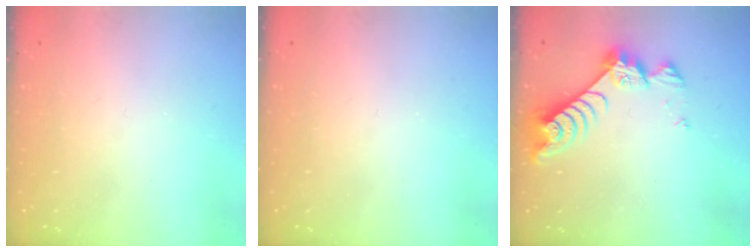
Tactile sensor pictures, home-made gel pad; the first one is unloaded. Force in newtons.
{"total": 0.0}
{"total": 7.4, "press": 7.3, "slide": 0.9}